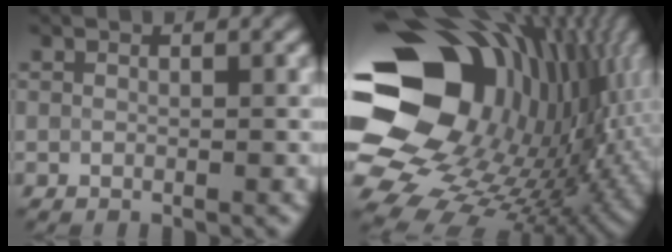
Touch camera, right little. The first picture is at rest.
{"total": 21.0, "force": [2.5, 15.4, 14.1], "torque": [-0.276, -0.044, 0.030]}